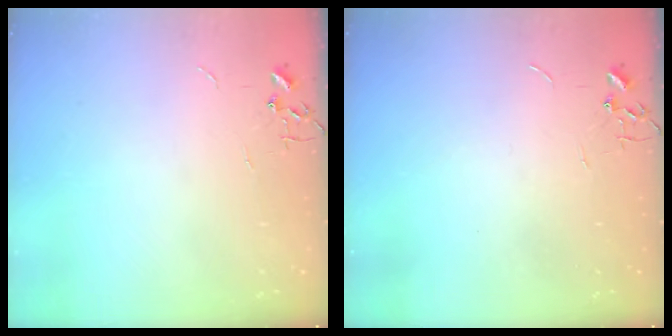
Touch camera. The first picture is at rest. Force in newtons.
{"total": 0.0}